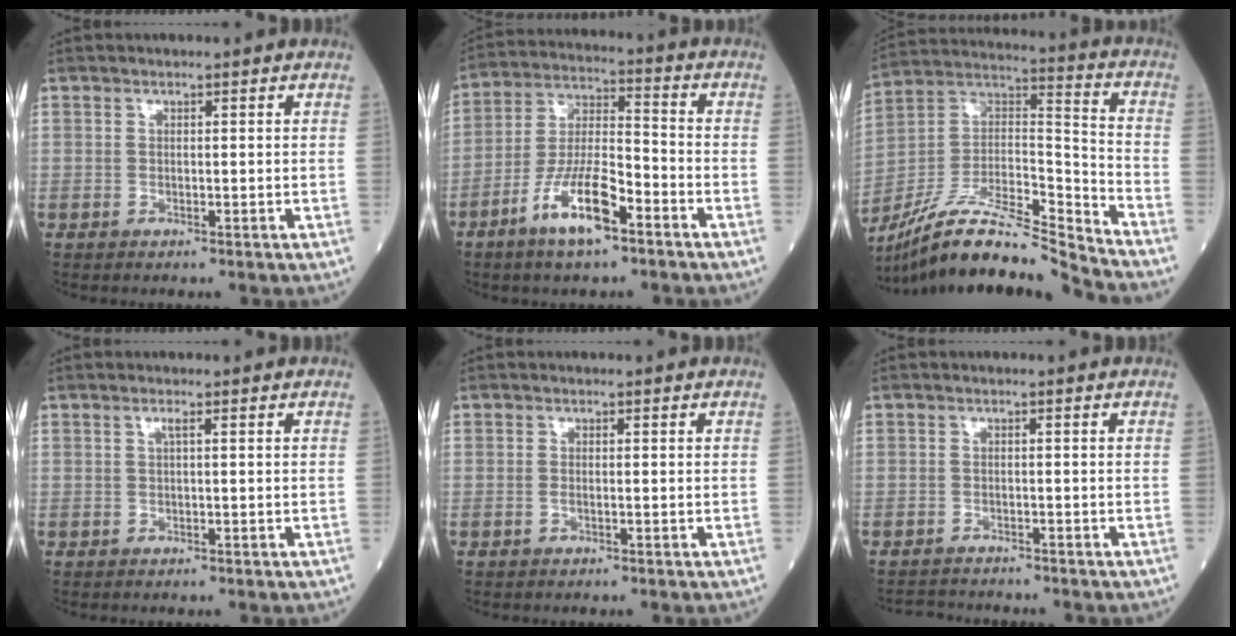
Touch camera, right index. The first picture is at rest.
{"total": 11.1, "force": [-6.2, 2.6, 8.9], "torque": [-0.180, -0.003, -0.117]}
{"total": 18.4, "force": [-17.0, 0.2, 7.0], "torque": [-0.133, 0.035, -0.307]}
{"total": 0.8, "force": [0.2, -0.1, 0.7], "torque": [-0.016, 0.001, 0.004]}
{"total": 0.7, "force": [-0.2, 0.2, 0.7], "torque": [-0.016, -0.001, -0.004]}
{"total": 2.7, "force": [-2.6, 0.5, -0.3], "torque": [0.005, -0.009, -0.047]}